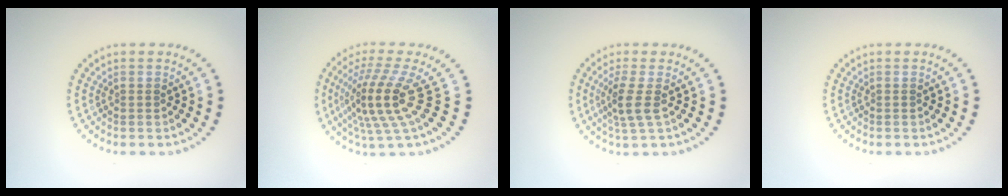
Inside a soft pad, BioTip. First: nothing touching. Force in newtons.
{"total": 5.2, "press": 3.7, "slide": 3.7}
{"total": 2.7, "press": 2.1, "slide": 1.6}
{"total": 0.0}